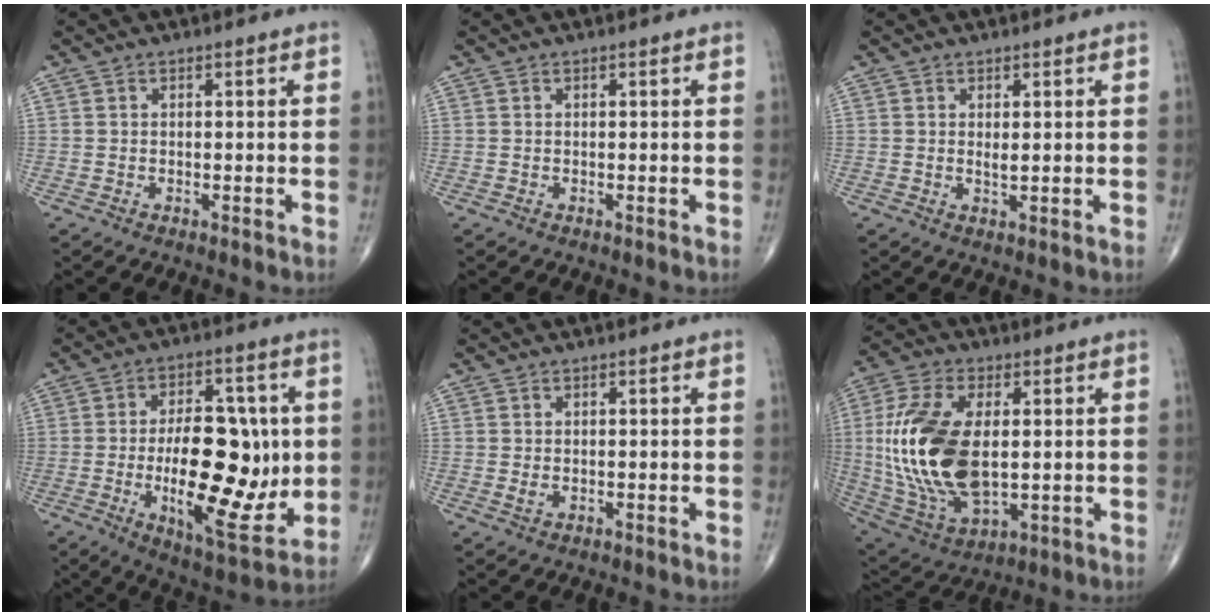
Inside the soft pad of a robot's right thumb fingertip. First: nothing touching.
{"total": 0.0}
{"total": 1.3, "force": [0.4, 0.4, 1.1], "torque": [-0.018, -0.005, 0.007]}
{"total": 21.1, "force": [-1.6, 9.5, 18.8], "torque": [-0.253, -0.009, -0.013]}
{"total": 1.1, "force": [0.0, 0.8, 0.8], "torque": [-0.015, 0.000, 0.002]}
{"total": 21.9, "force": [1.0, 11.7, 18.5], "torque": [-0.385, -0.013, 0.027]}